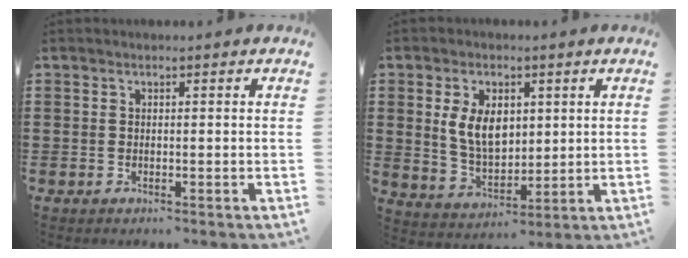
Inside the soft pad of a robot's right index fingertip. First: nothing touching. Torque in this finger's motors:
{"motor_torque": [0.43, 0.13, 0.54, 0.18]}